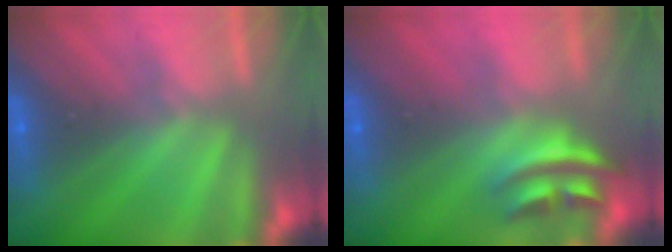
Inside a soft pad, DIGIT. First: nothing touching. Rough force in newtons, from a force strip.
{"total": 2.7}